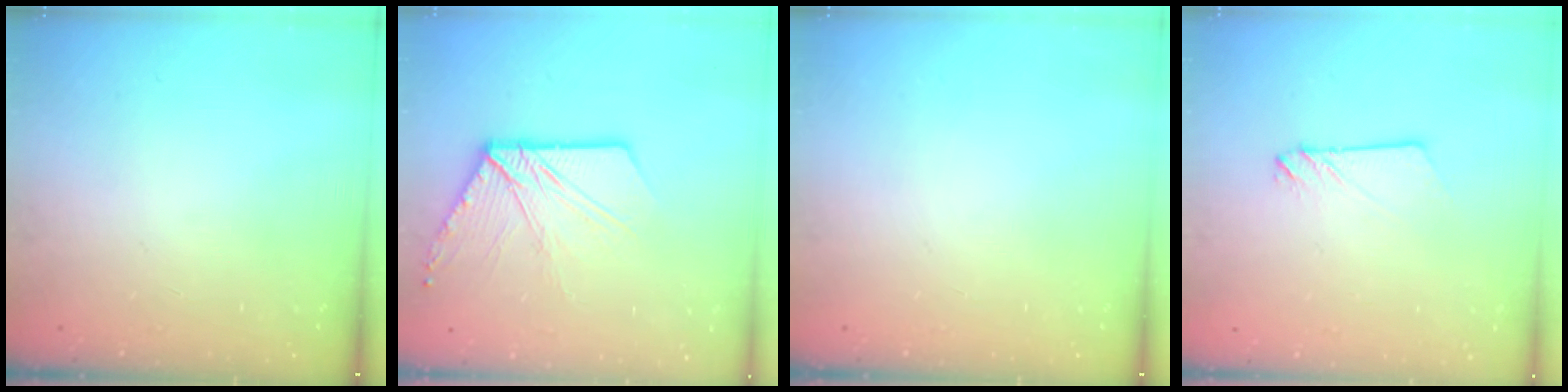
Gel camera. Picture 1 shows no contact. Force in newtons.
{"total": 14.0, "press": 13.9, "slide": 1.7}
{"total": 0.0}
{"total": 2.3, "press": 2.3, "slide": 0.3}